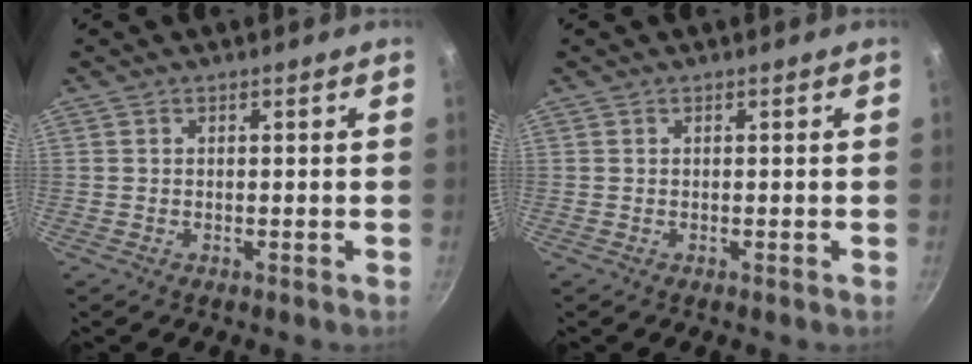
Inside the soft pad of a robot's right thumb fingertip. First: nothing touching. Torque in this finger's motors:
{"motor_torque": [-0.08, 0.08, 0.00, 0.00, 0.00]}